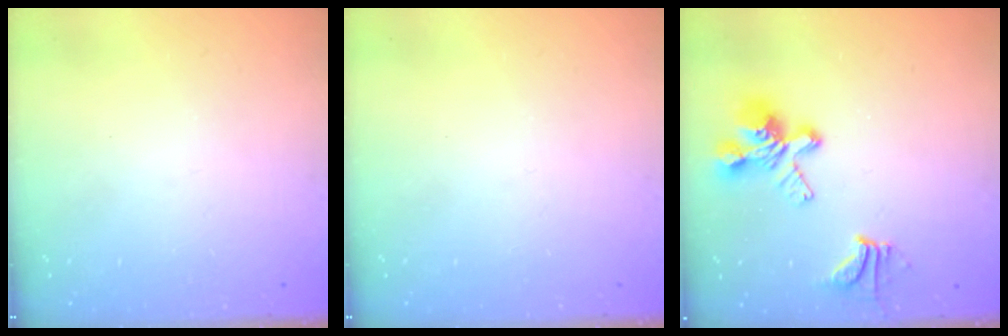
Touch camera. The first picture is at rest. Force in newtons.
{"total": 0.0}
{"total": 7.1, "press": 6.8, "slide": 2.1}